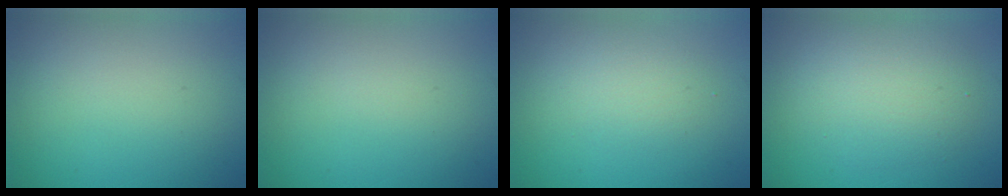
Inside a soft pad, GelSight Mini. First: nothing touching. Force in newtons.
{"total": 0.0}
{"total": 2.0, "press": 2.0, "slide": 0.1}
{"total": 4.3, "press": 4.3, "slide": 0.3}